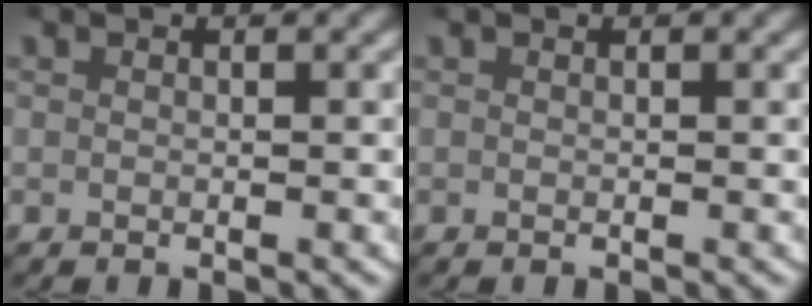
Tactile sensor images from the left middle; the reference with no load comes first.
{"total": 0.0}